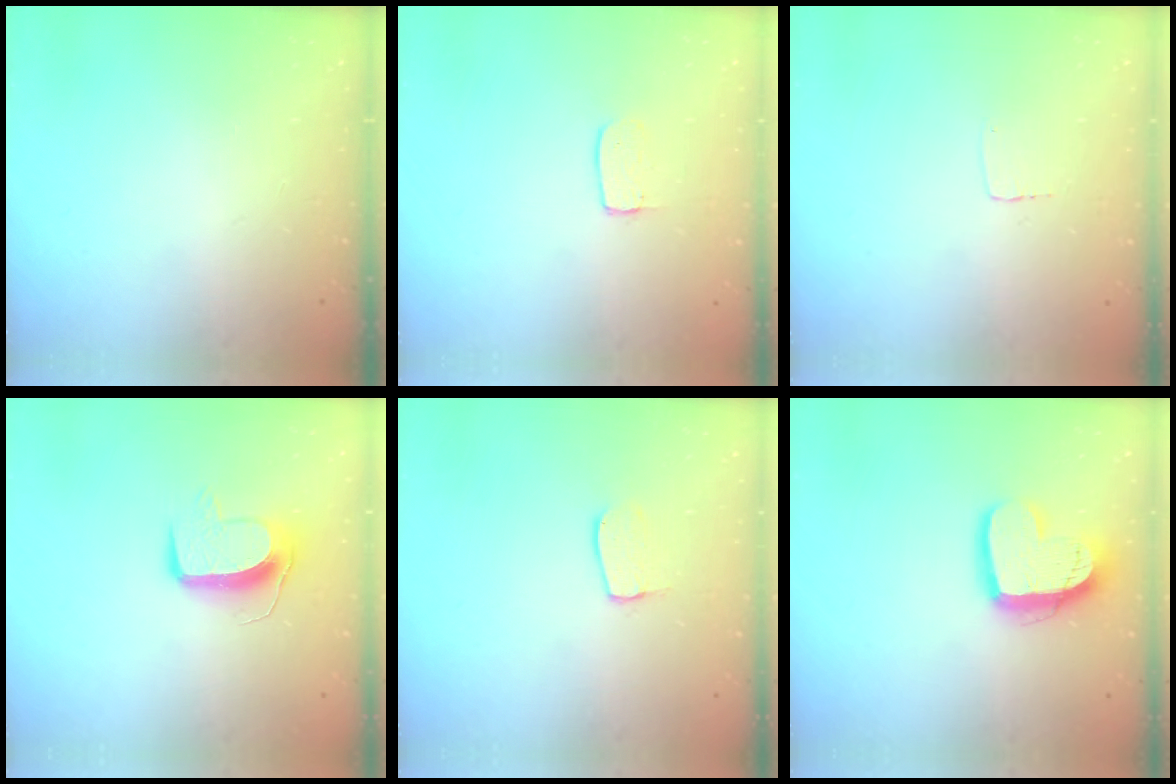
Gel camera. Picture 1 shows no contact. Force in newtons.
{"total": 5.0, "press": 5.0, "slide": 0.3}
{"total": 2.3, "press": 2.3, "slide": 0.1}
{"total": 10.4, "press": 10.3, "slide": 0.8}
{"total": 6.5, "press": 6.5, "slide": 0.4}
{"total": 15.3, "press": 15.2, "slide": 1.3}